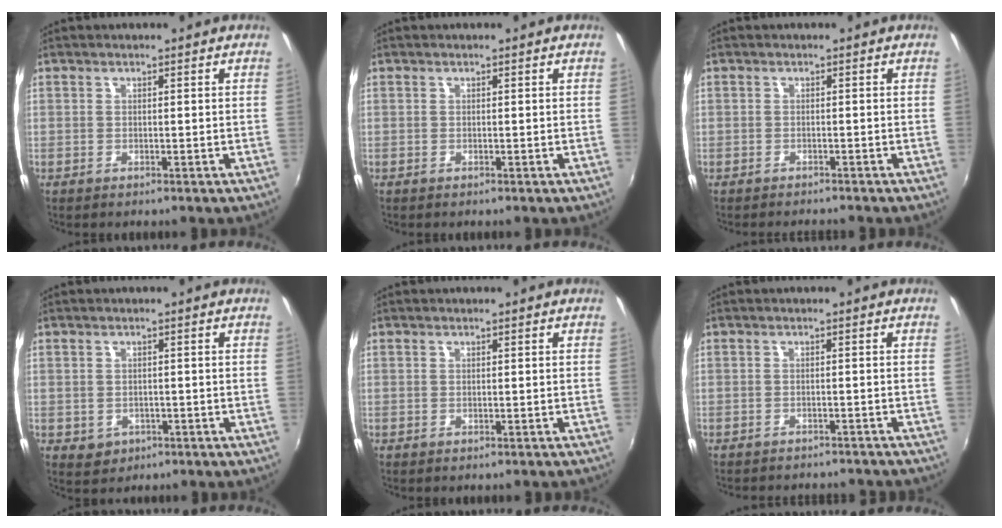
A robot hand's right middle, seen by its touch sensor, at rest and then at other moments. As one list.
[{"total": 0.0}, {"total": 1.9, "force": [-1.6, 1.0, 0.0], "torque": [-0.005, 0.005, -0.027]}, {"total": 3.4, "force": [-1.1, 3.0, 1.3], "torque": [-0.030, -0.002, -0.008]}, {"total": 0.0}, {"total": 8.0, "force": [-7.2, 2.2, 2.5], "torque": [-0.059, -0.010, -0.092]}]